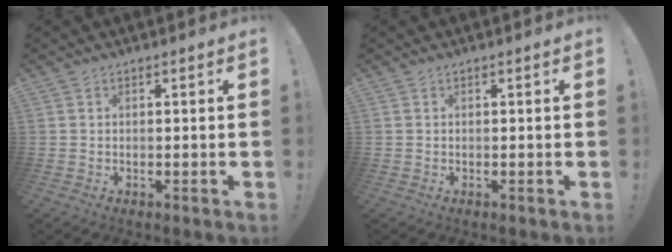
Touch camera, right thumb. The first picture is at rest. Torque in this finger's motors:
{"motor_torque": [0.00, 0.00, 0.00, 0.00, 0.00]}